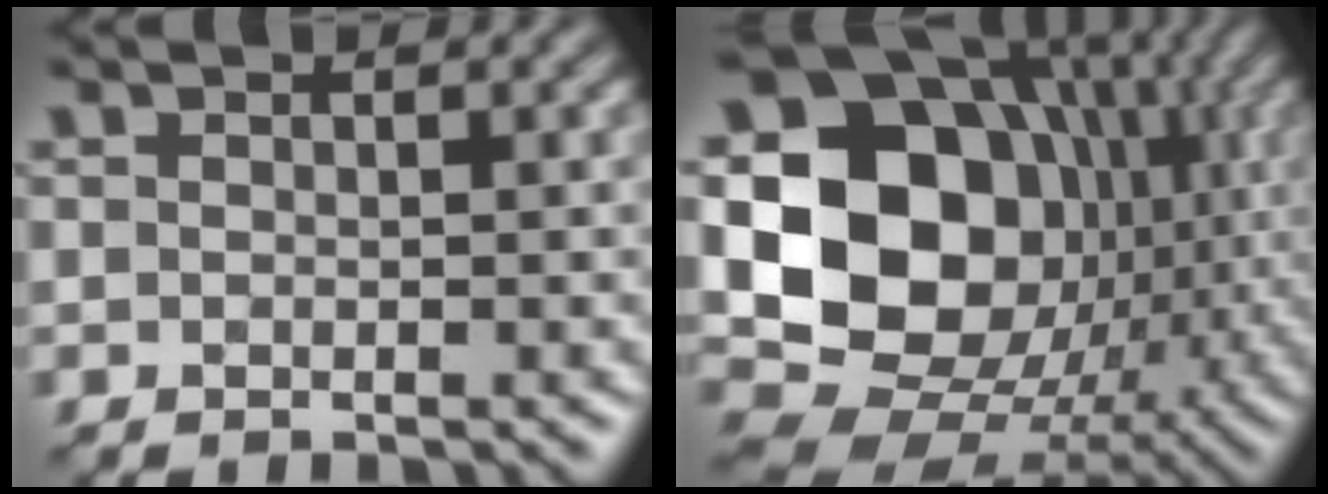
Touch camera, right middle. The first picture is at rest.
{"total": 19.0, "force": [0.7, 15.7, 10.7], "torque": [-0.210, -0.006, 0.019]}